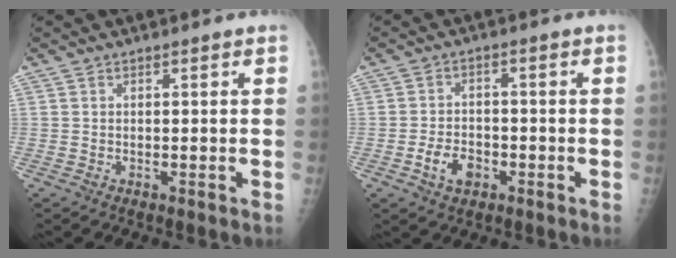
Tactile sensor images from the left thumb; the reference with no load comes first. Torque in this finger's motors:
{"motor_torque": [-0.43, 0.63, 0.20, 0.03, 0.02]}